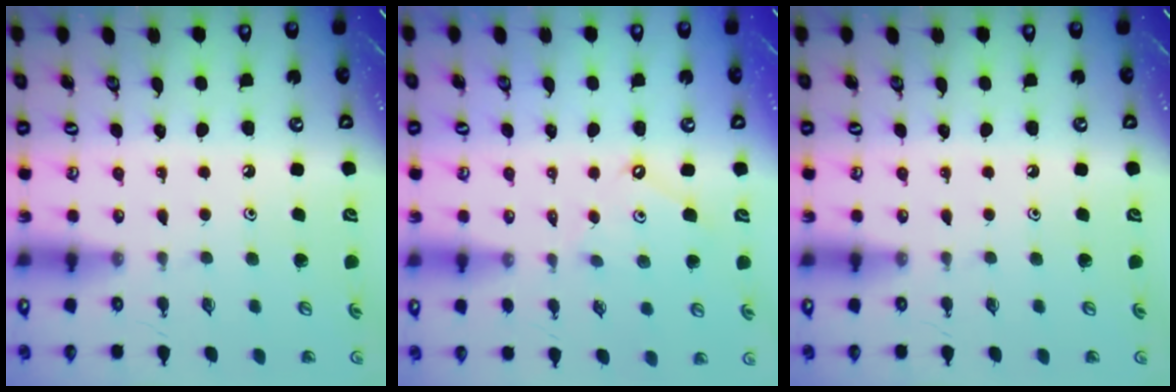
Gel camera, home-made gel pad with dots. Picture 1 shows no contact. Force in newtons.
{"total": 5.7, "press": 5.7, "slide": 0.6}
{"total": 0.0}